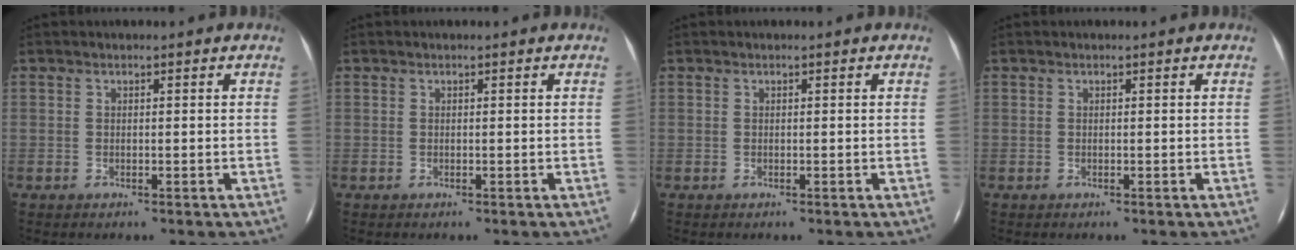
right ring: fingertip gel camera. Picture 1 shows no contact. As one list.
[{"total": 0.0}, {"total": 0.0}, {"total": 0.0}]